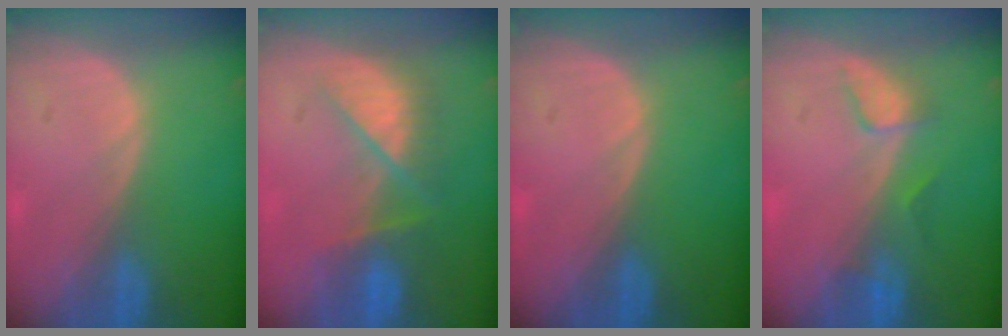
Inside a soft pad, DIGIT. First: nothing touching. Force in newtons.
{"total": 7.1, "press": 7.0, "slide": 1.3}
{"total": 0.0}
{"total": 2.8, "press": 2.7, "slide": 0.4}